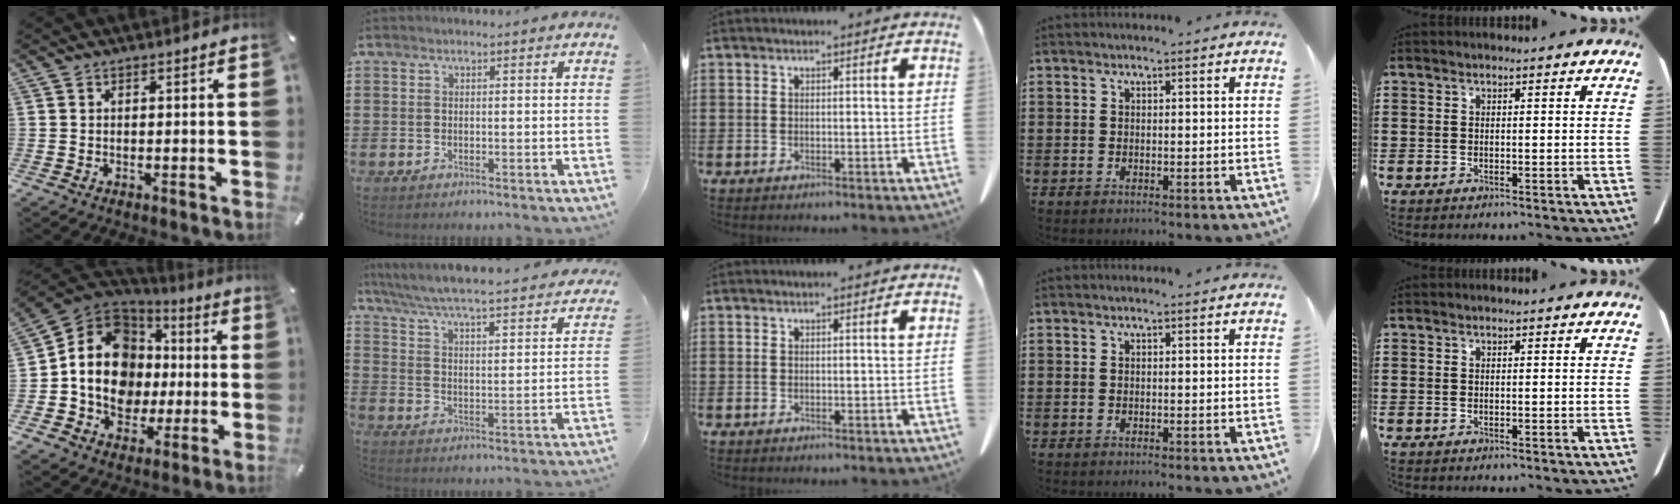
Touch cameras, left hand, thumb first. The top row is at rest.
{"thumb": {"total": 16.1, "force": [-0.1, 13.7, 8.5], "torque": [-0.176, -0.007, 0.003]}, "index": {"total": 5.0, "force": [4.7, -0.5, 1.6], "torque": [-0.056, -0.044, 0.071]}}